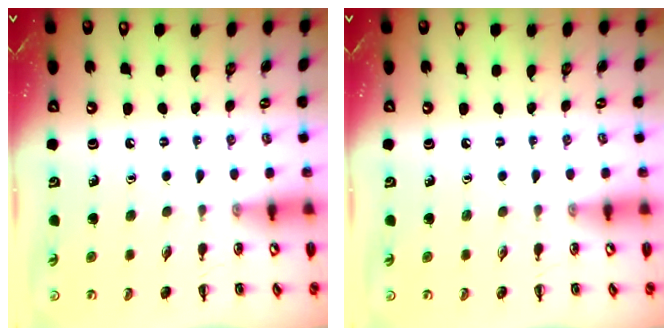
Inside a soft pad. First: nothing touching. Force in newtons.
{"total": 0.0}